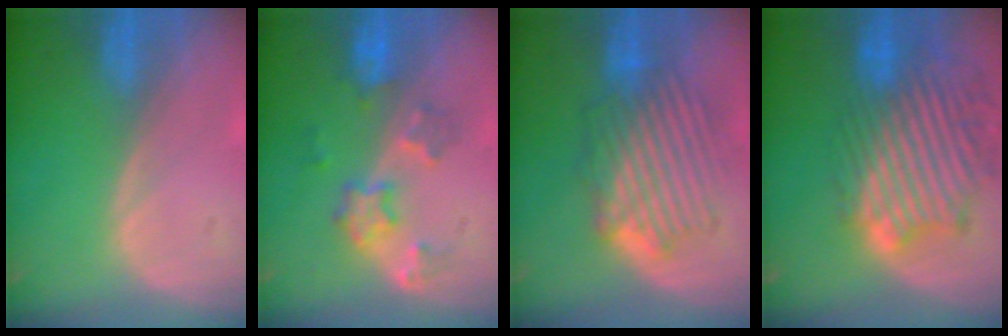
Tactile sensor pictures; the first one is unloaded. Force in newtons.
{"total": 6.0, "press": 5.5, "slide": 2.4}
{"total": 8.8, "press": 8.3, "slide": 2.9}
{"total": 13.5, "press": 11.8, "slide": 6.5}